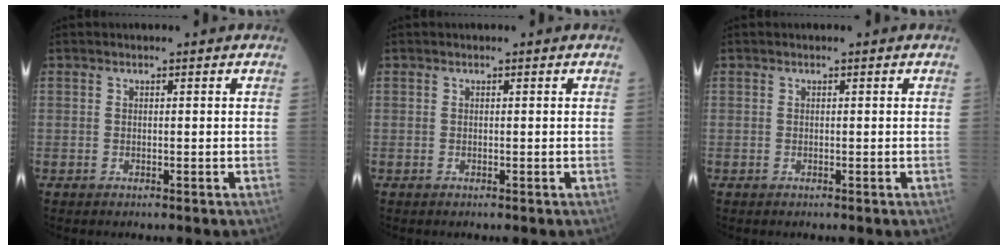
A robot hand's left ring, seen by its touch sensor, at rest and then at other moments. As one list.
[{"total": 0.0}, {"total": 0.0}]